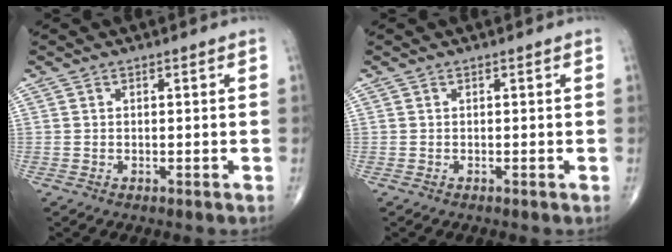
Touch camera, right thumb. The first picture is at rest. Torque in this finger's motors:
{"motor_torque": [-0.37, 0.13, 0.09, 0.21, 0.00]}